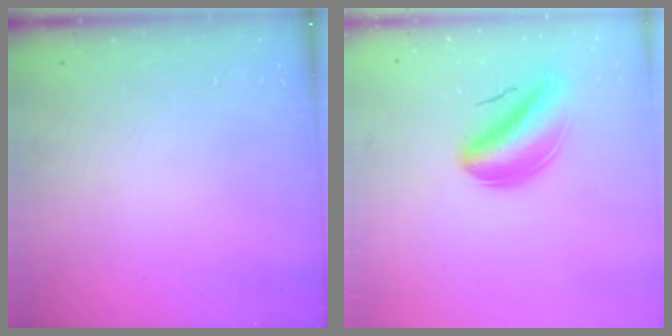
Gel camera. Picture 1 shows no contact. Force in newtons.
{"total": 8.8, "press": 8.3, "slide": 2.9}